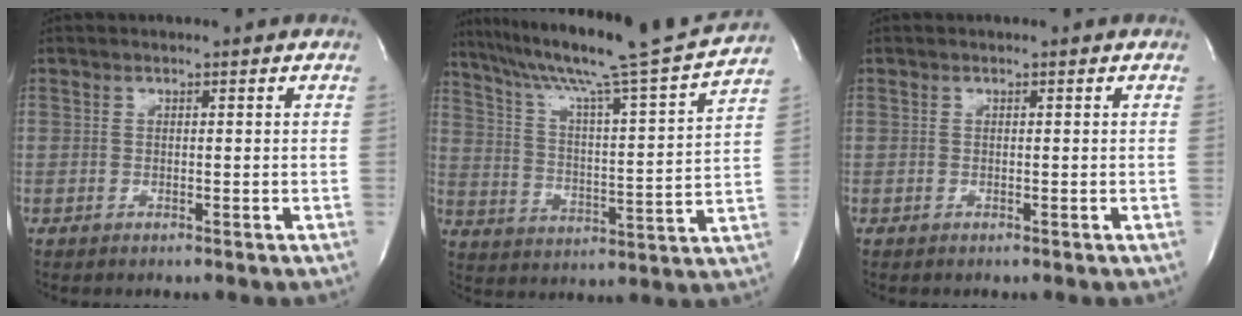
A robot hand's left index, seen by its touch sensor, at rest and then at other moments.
{"total": 21.6, "force": [18.6, -1.7, 10.7], "torque": [-0.185, -0.026, 0.275]}
{"total": 0.0}